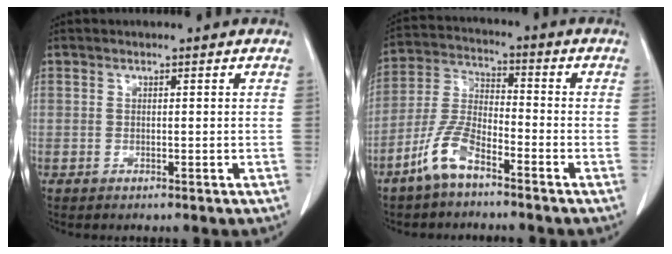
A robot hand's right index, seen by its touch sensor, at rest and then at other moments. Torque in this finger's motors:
{"motor_torque": [0.41, -0.39, 0.20, 0.09]}